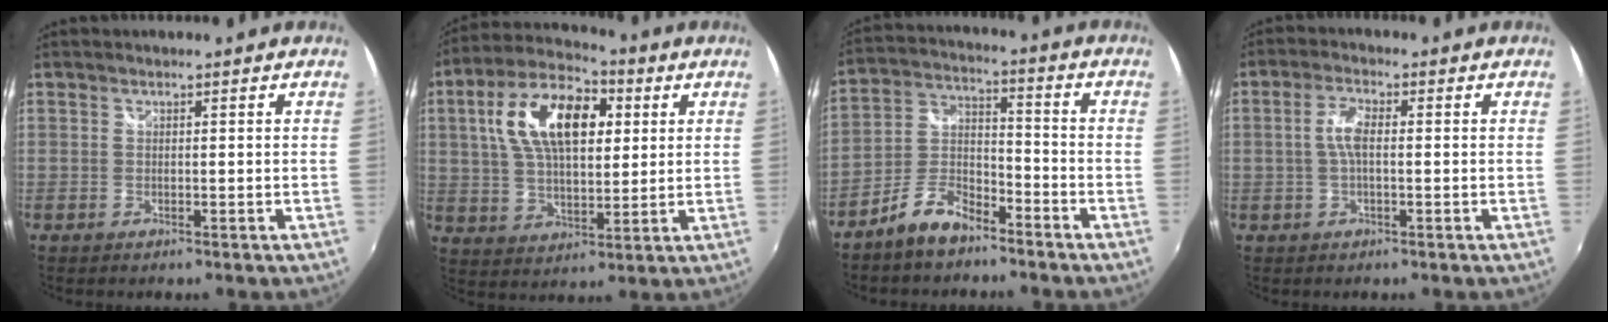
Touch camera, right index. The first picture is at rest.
{"total": 16.7, "force": [4.6, 8.7, 13.5], "torque": [-0.250, 0.033, 0.079]}
{"total": 8.7, "force": [-6.4, 3.7, 4.6], "torque": [-0.108, 0.021, -0.121]}
{"total": 4.0, "force": [-0.1, 1.4, 3.7], "torque": [-0.077, 0.006, -0.001]}